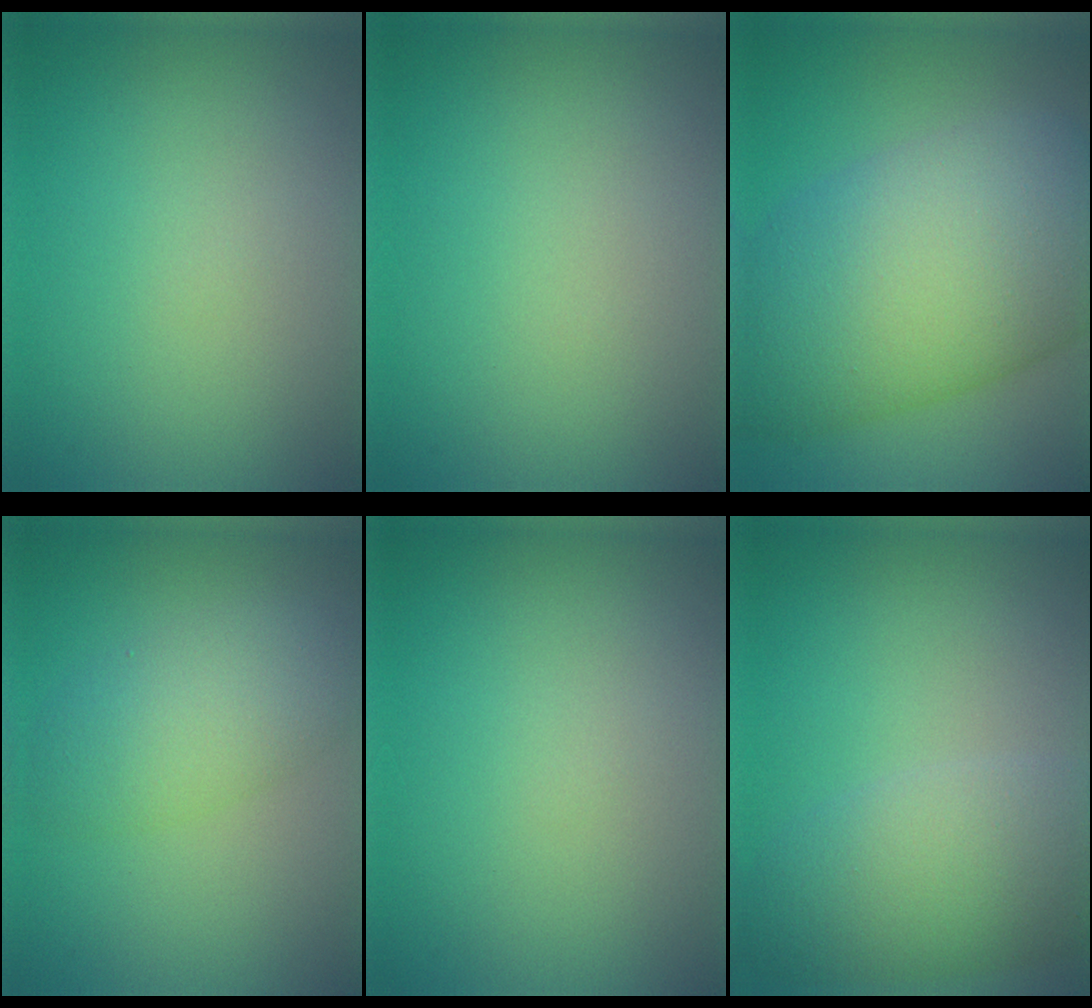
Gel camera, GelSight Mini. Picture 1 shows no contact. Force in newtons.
{"total": 0.0}
{"total": 13.9, "press": 13.9, "slide": 0.5}
{"total": 4.4, "press": 4.4, "slide": 0.1}
{"total": 0.0}
{"total": 6.1, "press": 6.1, "slide": 0.4}